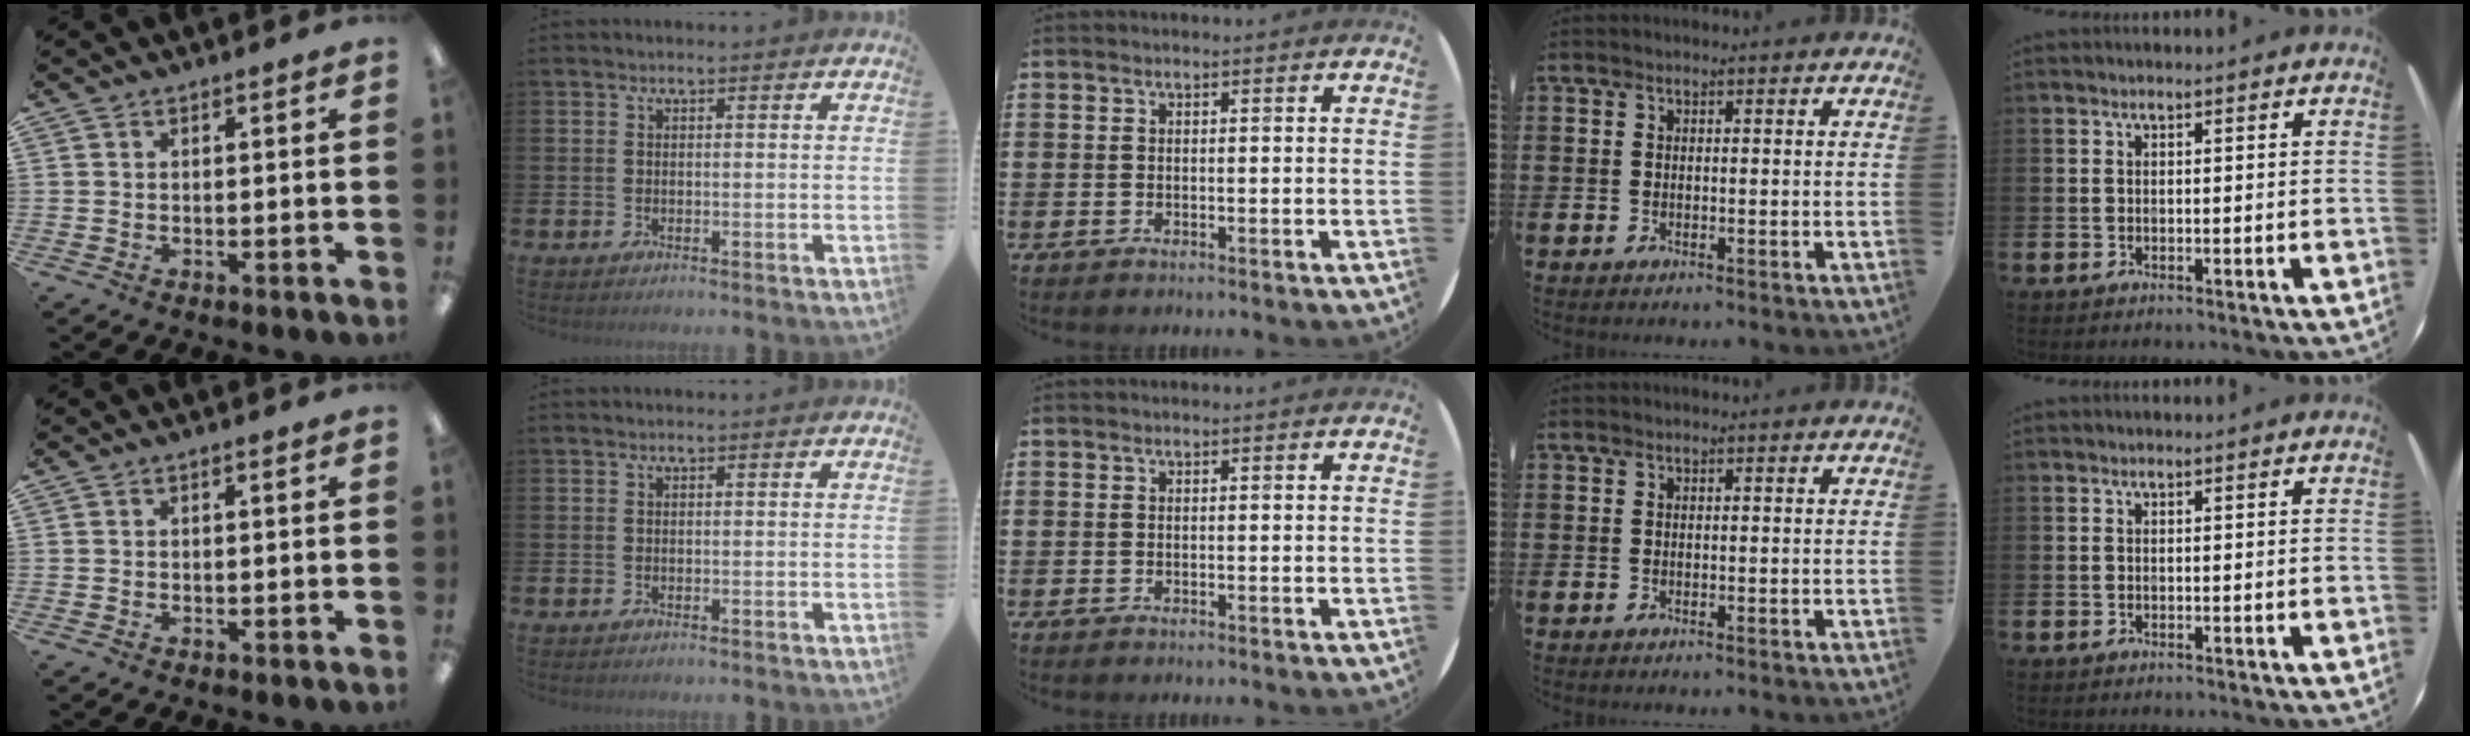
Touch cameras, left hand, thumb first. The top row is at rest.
{}